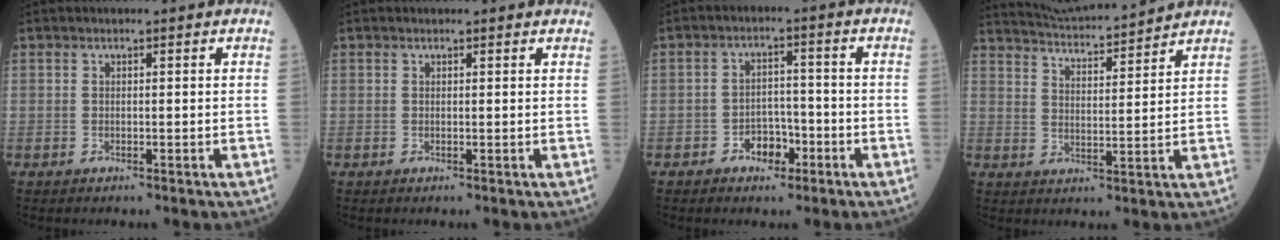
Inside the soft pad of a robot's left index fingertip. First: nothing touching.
{"total": 2.0, "force": [1.9, 0.4, 0.5], "torque": [-0.012, 0.009, 0.014]}
{"total": 4.3, "force": [-2.4, 2.7, 2.4], "torque": [-0.036, 0.012, -0.039]}
{"total": 12.7, "force": [12.2, -0.2, 3.3], "torque": [-0.068, 0.013, 0.189]}